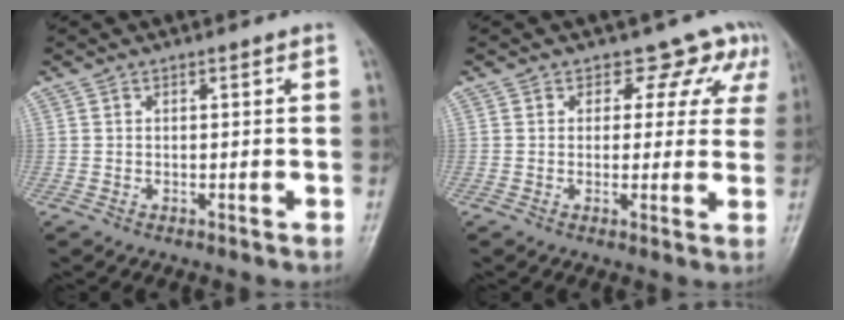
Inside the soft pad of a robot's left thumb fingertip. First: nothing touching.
{"total": 7.1, "force": [4.8, 5.0, 1.7], "torque": [0.027, -0.018, 0.037]}